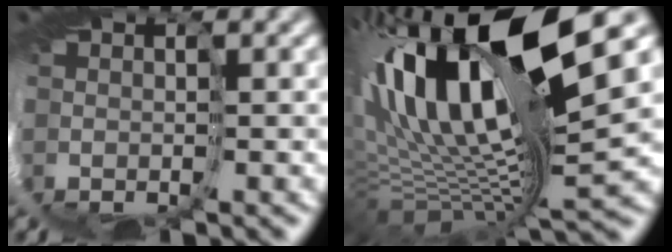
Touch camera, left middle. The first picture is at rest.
{"total": 15.8, "force": [5.2, 5.3, 13.9], "torque": [-0.272, -0.002, 0.101]}